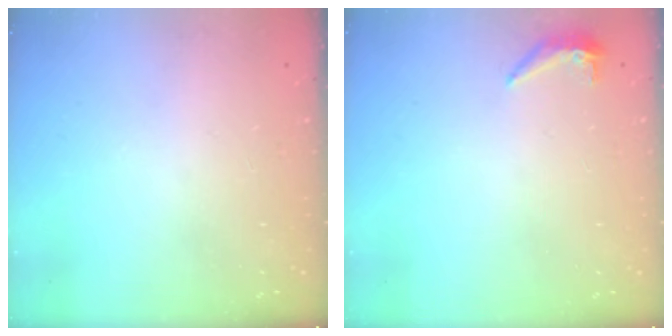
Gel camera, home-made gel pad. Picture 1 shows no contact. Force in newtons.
{"total": 9.6, "press": 5.9, "slide": 7.6}